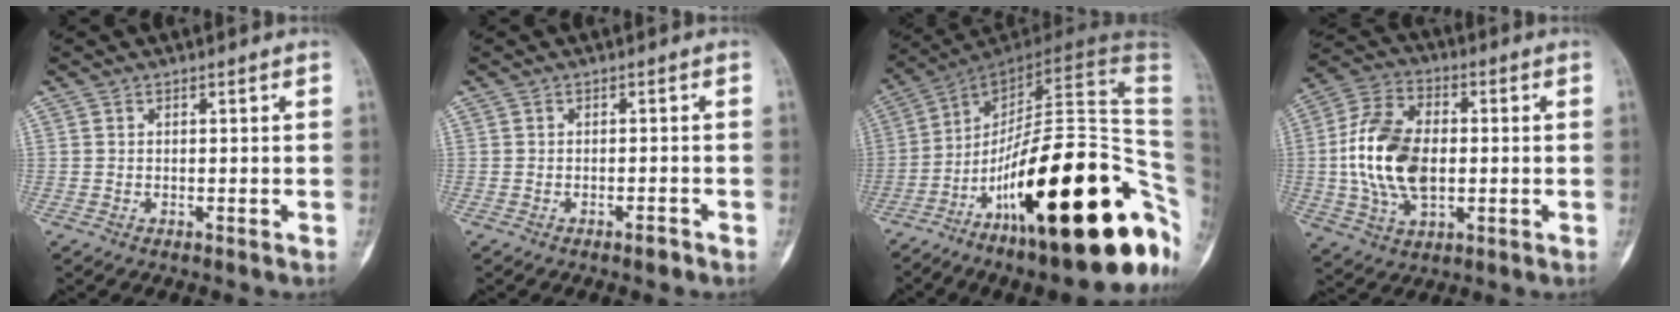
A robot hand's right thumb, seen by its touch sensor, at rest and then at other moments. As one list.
[{"total": 1.5, "force": [-1.2, 0.3, 0.9], "torque": [-0.012, 0.006, -0.018]}, {"total": 36.2, "force": [-11.1, 11.1, 32.7], "torque": [-0.385, 0.077, -0.172]}, {"total": 16.2, "force": [-0.4, 10.0, 12.8], "torque": [-0.242, 0.014, -0.005]}]